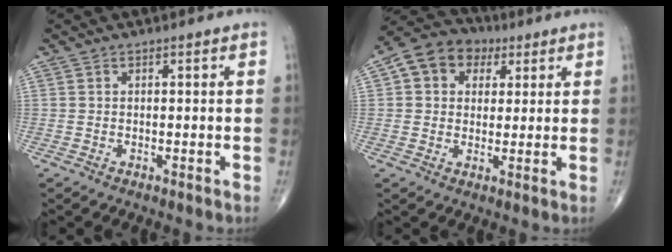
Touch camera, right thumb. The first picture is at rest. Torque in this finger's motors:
{"motor_torque": [0.08, 0.08, 0.00, 0.02, 0.07]}